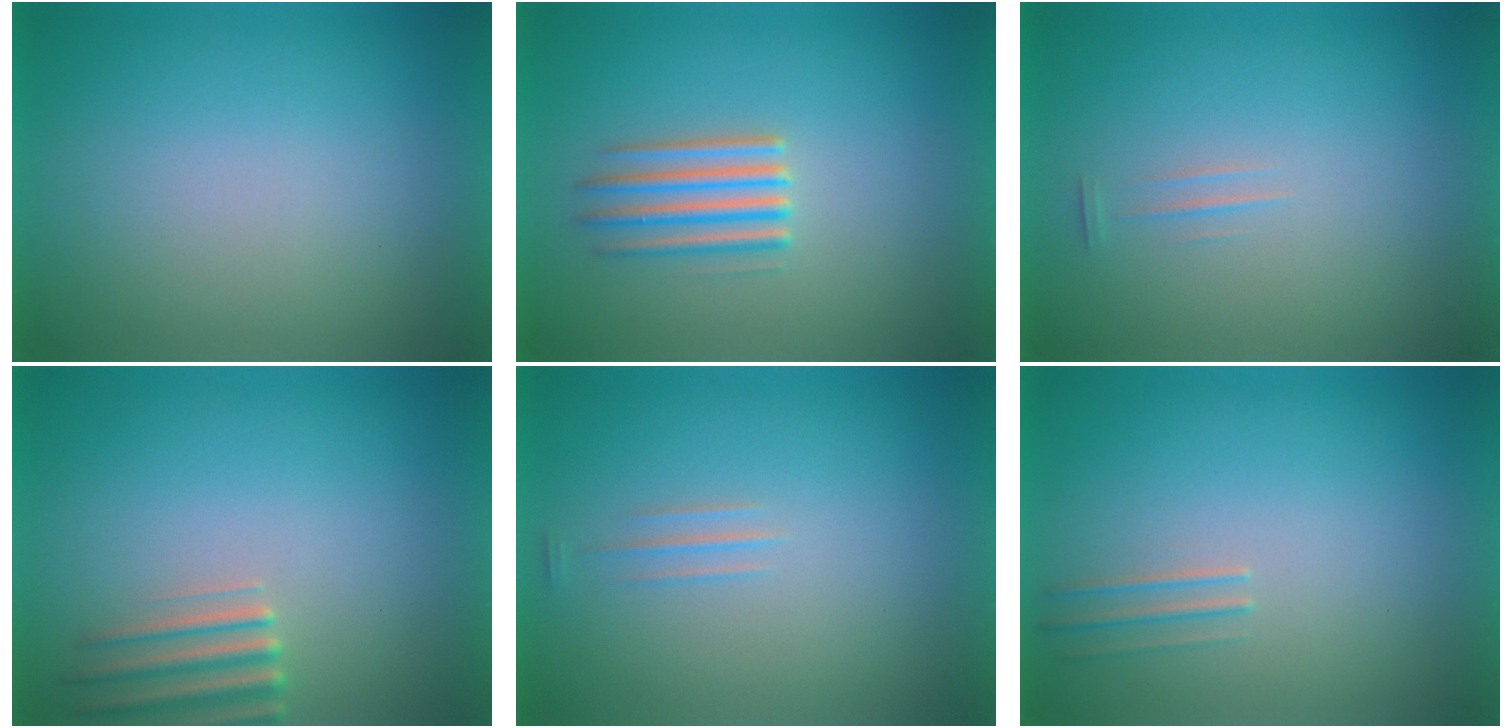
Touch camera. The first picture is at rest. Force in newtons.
{"total": 2.5}
{"total": 1.2}
{"total": 2.8}
{"total": 1.2}
{"total": 1.1}